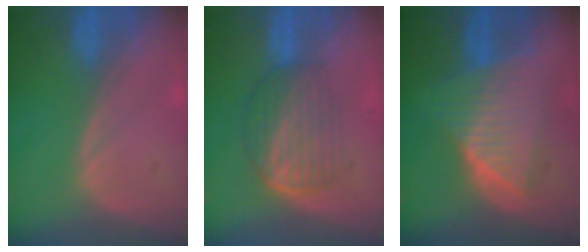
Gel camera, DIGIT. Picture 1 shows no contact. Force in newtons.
{"total": 6.9, "press": 6.0, "slide": 3.5}
{"total": 8.2, "press": 8.2, "slide": 0.4}